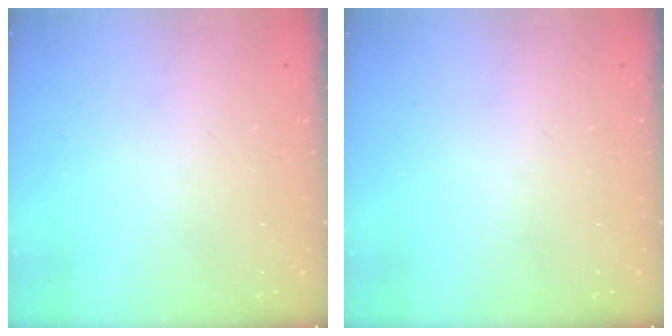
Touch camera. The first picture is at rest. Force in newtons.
{"total": 0.0}